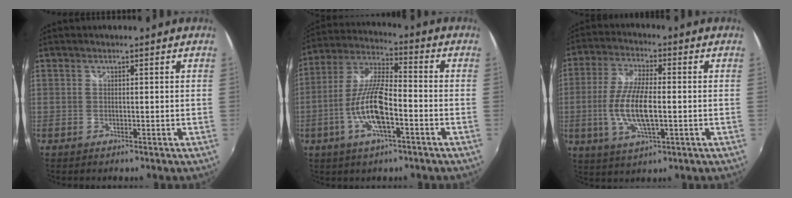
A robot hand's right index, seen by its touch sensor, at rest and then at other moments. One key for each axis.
{"total": 12.4, "fx": -4.4, "fy": 3.2, "fz": 11.2, "tx": -0.236, "ty": -0.001, "tz": -0.085}
{"total": 11.0, "fx": -1.6, "fy": 3.5, "fz": 10.3, "tx": -0.213, "ty": -0.002, "tz": -0.033}